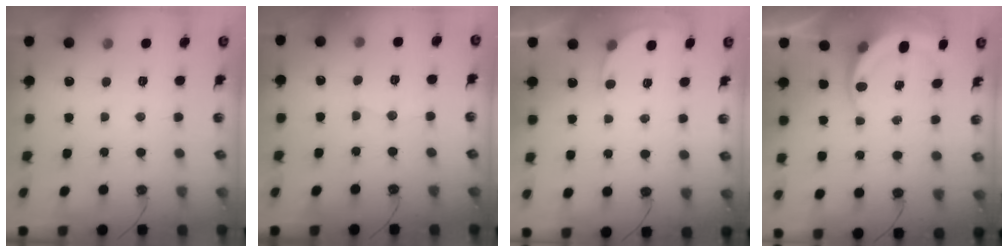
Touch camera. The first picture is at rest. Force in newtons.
{"total": 5.4, "press": 5.4, "slide": 0.5}
{"total": 4.2, "press": 4.2, "slide": 0.2}
{"total": 4.7, "press": 4.7, "slide": 0.1}